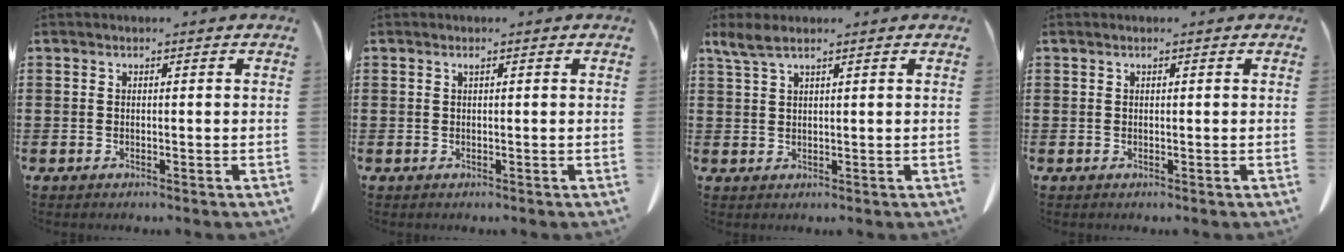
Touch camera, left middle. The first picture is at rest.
{"total": 0.5, "force": [0.3, 0.0, 0.5], "torque": [-0.010, -0.001, 0.006]}
{"total": 3.0, "force": [2.0, 0.6, 2.1], "torque": [-0.054, -0.001, 0.034]}
{"total": 0.0}